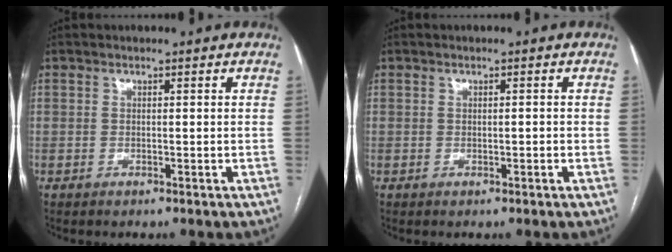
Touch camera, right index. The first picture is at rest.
{"total": 0.6, "force": [-0.1, 0.1, 0.6], "torque": [-0.010, 0.000, 0.001]}